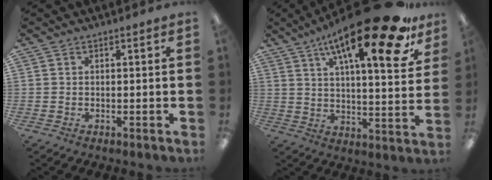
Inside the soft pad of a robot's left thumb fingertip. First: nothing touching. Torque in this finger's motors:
{"motor_torque": [0.33, 0.83, 1.75, -1.02, 0.16]}